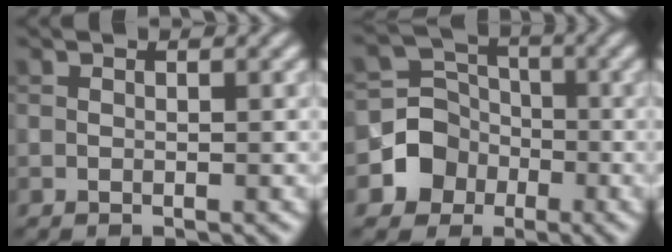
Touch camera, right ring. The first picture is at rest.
{"total": 4.7, "force": [-1.8, 4.3, 1.0], "torque": [-0.003, 0.005, -0.047]}